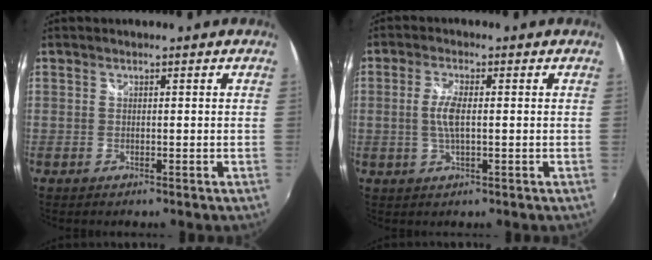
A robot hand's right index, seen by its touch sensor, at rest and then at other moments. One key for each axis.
{"total": 4.4, "fx": 0.0, "fy": 1.3, "fz": 4.2, "tx": -0.085, "ty": 0.000, "tz": 0.000}